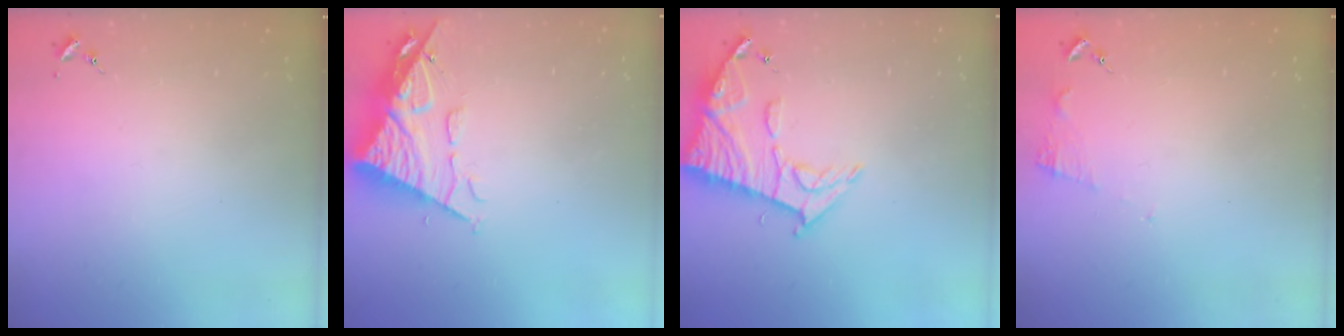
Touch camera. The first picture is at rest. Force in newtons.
{"total": 13.0, "press": 12.9, "slide": 1.4}
{"total": 13.0, "press": 12.9, "slide": 1.4}
{"total": 6.7, "press": 6.7, "slide": 0.5}